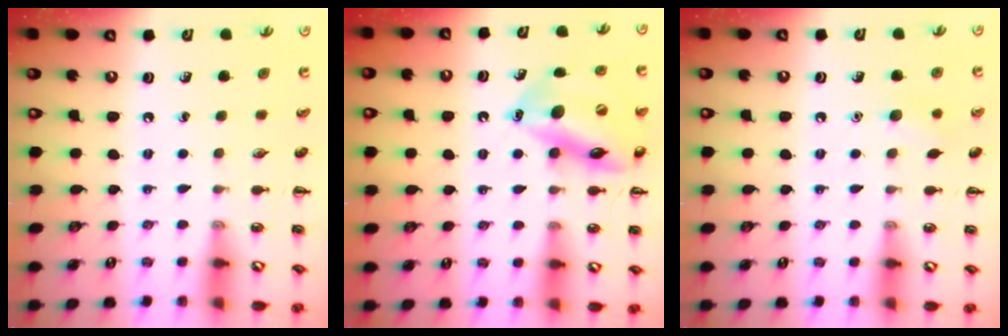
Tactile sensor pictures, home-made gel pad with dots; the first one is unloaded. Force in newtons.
{"total": 16.3, "press": 16.1, "slide": 2.2}
{"total": 6.5, "press": 6.4, "slide": 1.2}